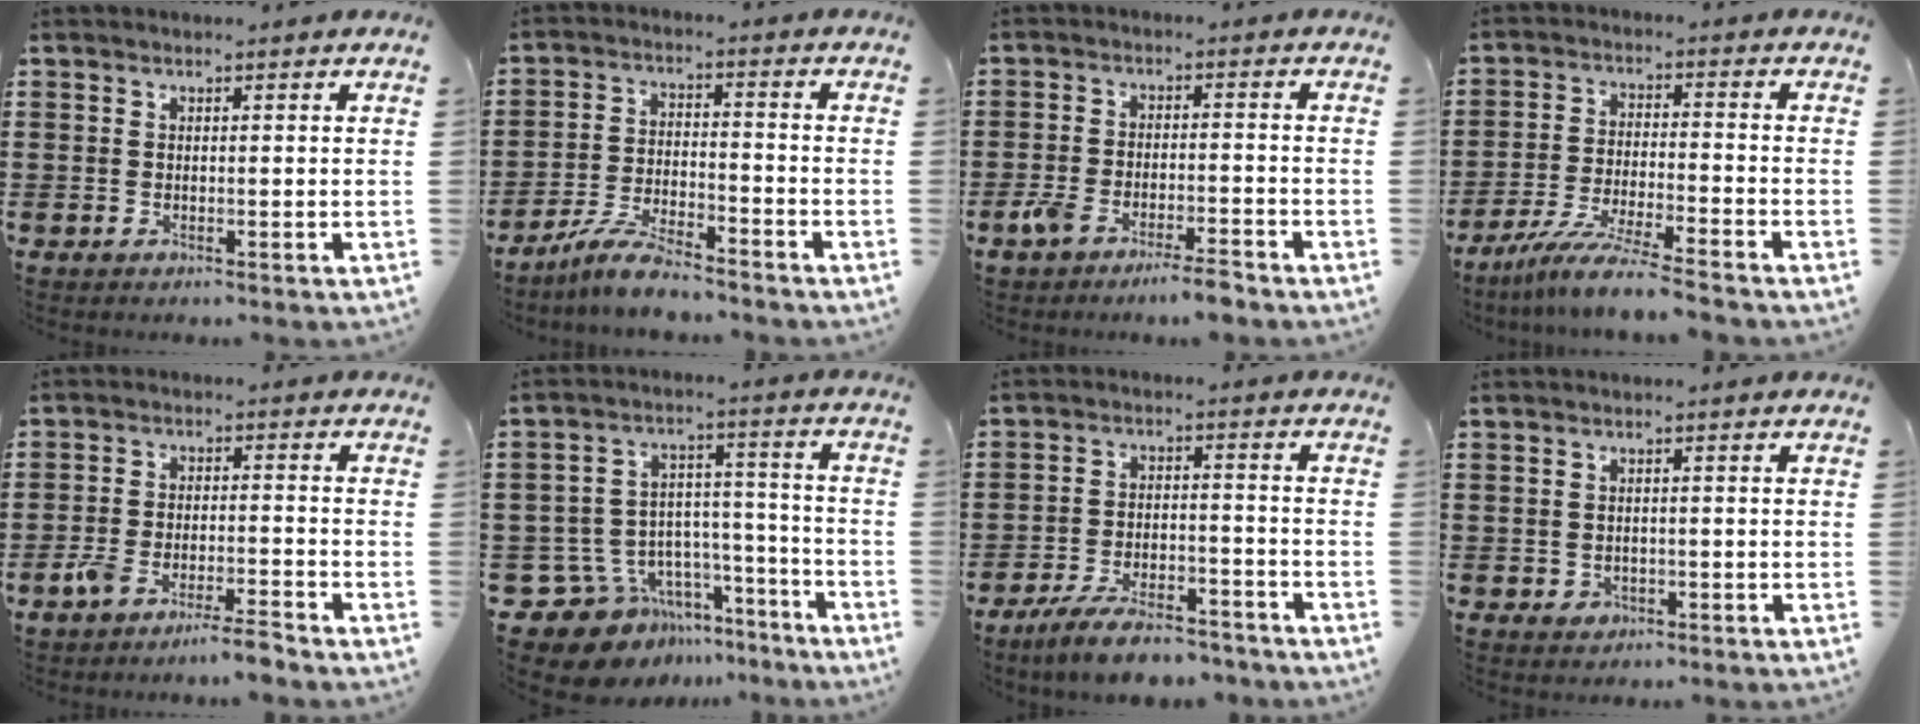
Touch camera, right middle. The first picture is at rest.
{"total": 6.4, "force": [-5.7, 0.7, 2.8], "torque": [-0.064, -0.003, -0.112]}
{"total": 4.9, "force": [-4.0, 0.6, 2.7], "torque": [-0.063, -0.004, -0.080]}
{"total": 7.9, "force": [-6.9, -0.4, 3.8], "torque": [-0.080, -0.012, -0.135]}
{"total": 4.8, "force": [-4.3, 0.1, 2.1], "torque": [-0.050, -0.003, -0.085]}
{"total": 10.9, "force": [-8.9, 6.0, 2.0], "torque": [-0.057, 0.025, -0.166]}
{"total": 7.2, "force": [-6.5, 1.3, 2.9], "torque": [-0.059, 0.007, -0.125]}
{"total": 1.0, "force": [-0.4, 0.9, 0.3], "torque": [-0.010, 0.003, -0.011]}